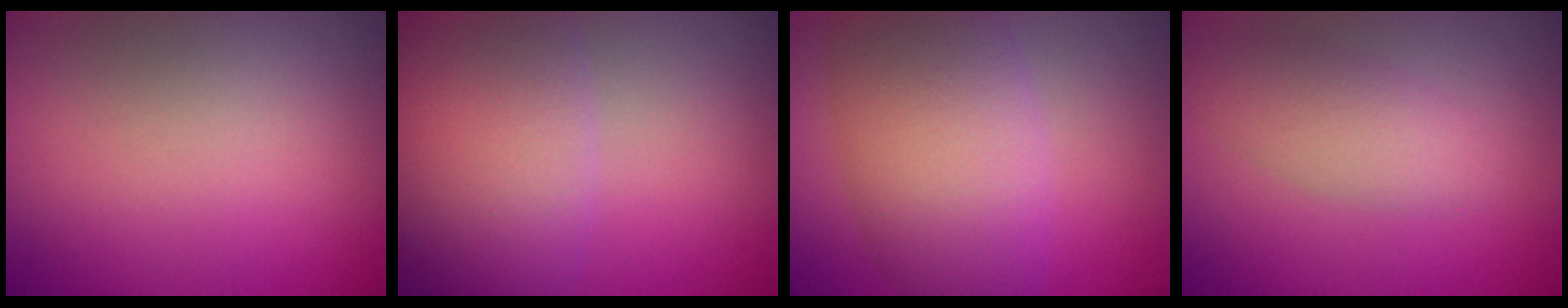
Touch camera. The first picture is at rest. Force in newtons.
{"total": 8.0, "press": 8.0, "slide": 0.7}
{"total": 9.4, "press": 9.4, "slide": 0.3}
{"total": 3.0, "press": 3.0, "slide": 0.1}